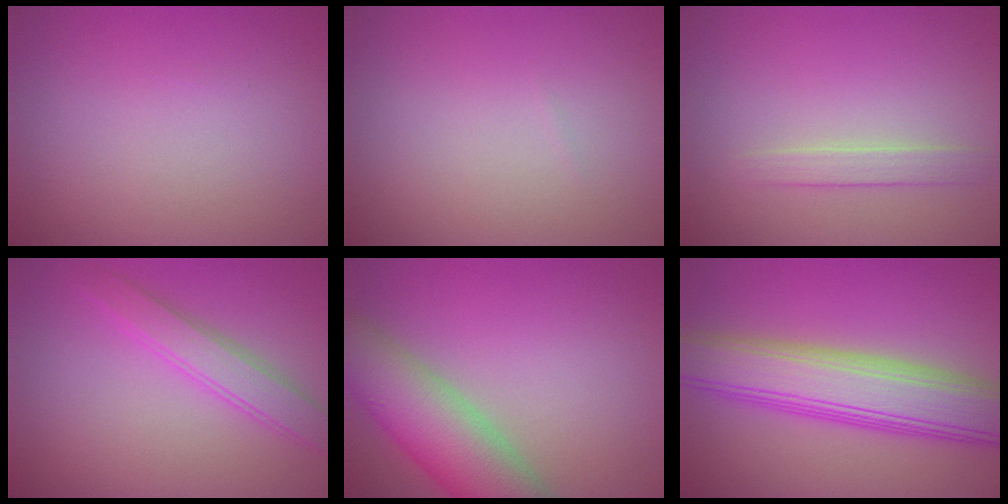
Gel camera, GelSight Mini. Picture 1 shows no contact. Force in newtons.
{"total": 0.0}
{"total": 1.5, "press": 1.5, "slide": 0.1}
{"total": 3.0, "press": 3.0, "slide": 0.1}
{"total": 8.2, "press": 8.2, "slide": 0.4}
{"total": 8.3, "press": 8.3, "slide": 0.6}